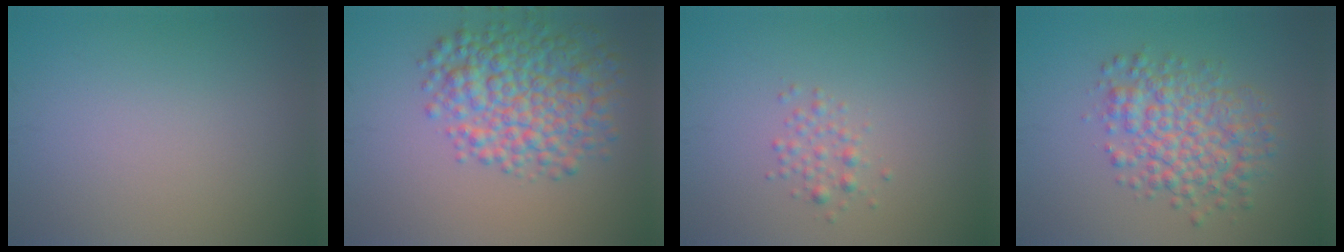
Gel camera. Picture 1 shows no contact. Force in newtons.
{"total": 7.1, "press": 7.1, "slide": 0.1}
{"total": 1.4, "press": 1.4, "slide": 0.1}
{"total": 5.7, "press": 5.7, "slide": 0.1}